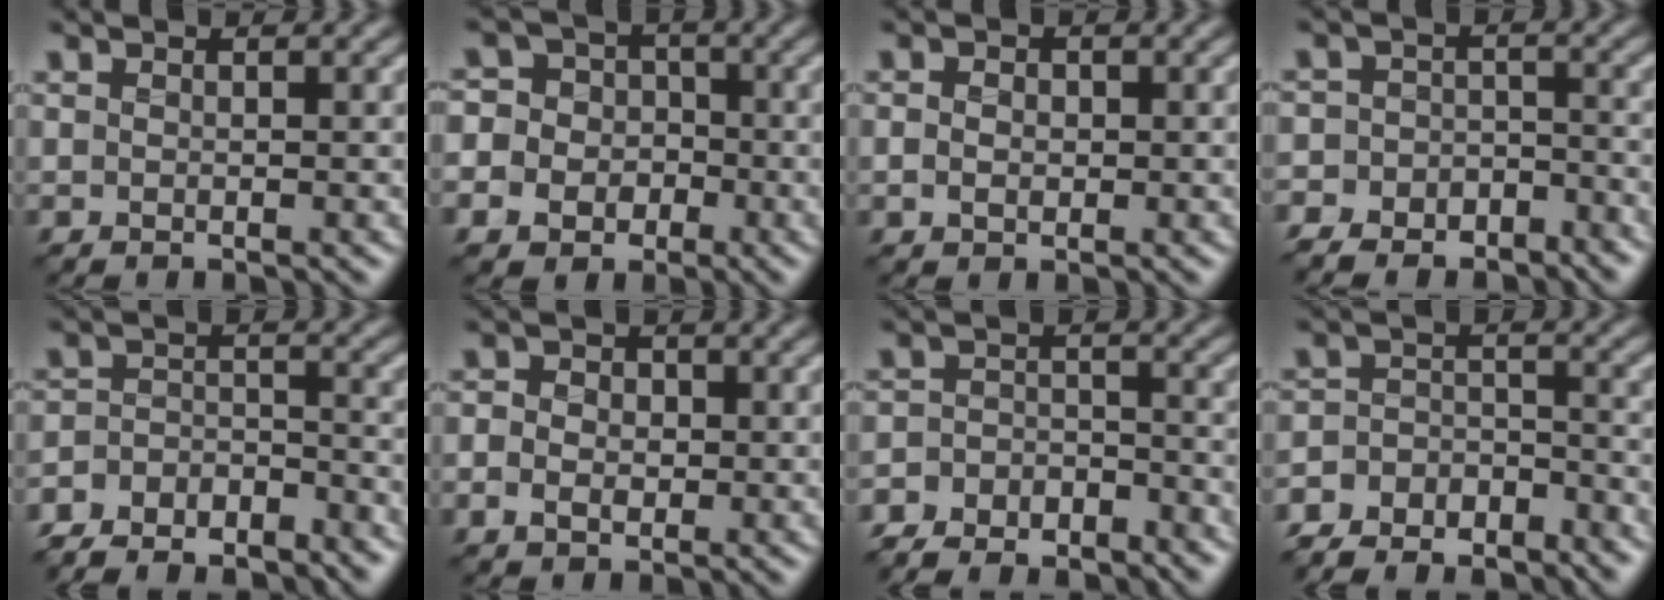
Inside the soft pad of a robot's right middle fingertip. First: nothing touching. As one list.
[{"total": 9.2, "force": [-3.7, 8.3, 1.8], "torque": [-0.054, -0.014, -0.089]}, {"total": 1.7, "force": [-0.1, 1.3, 1.0], "torque": [-0.018, 0.000, -0.002]}, {"total": 7.2, "force": [-5.9, 3.8, 1.3], "torque": [-0.008, -0.007, -0.096]}, {"total": 6.8, "force": [-6.3, 2.0, 1.7], "torque": [-0.038, -0.008, -0.114]}, {"total": 3.1, "force": [-0.3, 2.6, 1.6], "torque": [-0.018, 0.005, -0.019]}, {"total": 6.3, "force": [-5.8, 2.2, 1.2], "torque": [-0.022, -0.013, -0.101]}, {"total": 7.6, "force": [-6.9, 2.6, 1.8], "torque": [-0.037, -0.007, -0.118]}]